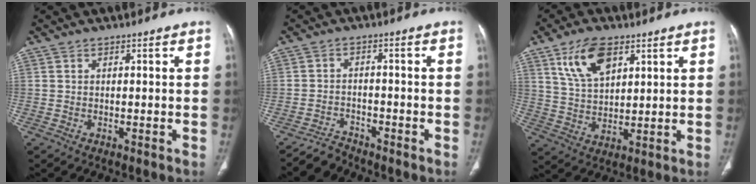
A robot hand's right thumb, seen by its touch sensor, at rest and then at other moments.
{"total": 3.3, "force": [-3.1, 0.8, -0.4], "torque": [0.007, 0.014, -0.058]}
{"total": 10.5, "force": [5.5, 5.5, 7.1], "torque": [-0.118, -0.020, 0.111]}